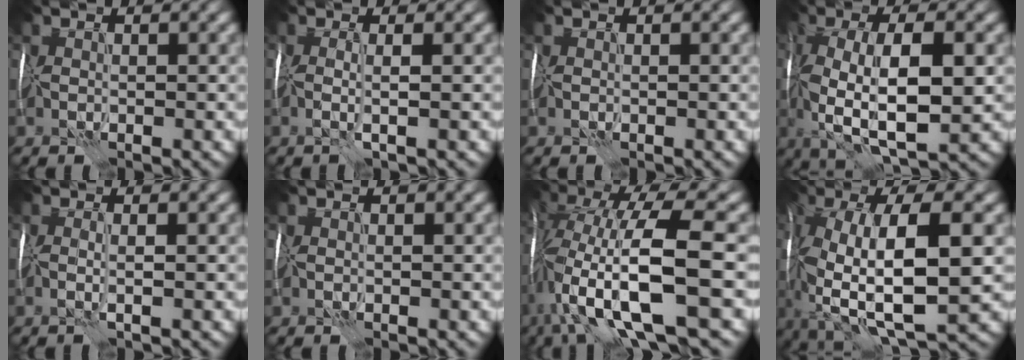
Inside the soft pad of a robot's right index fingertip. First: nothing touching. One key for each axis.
{"total": 1.7, "fx": -0.1, "fy": 0.3, "fz": 1.6, "tx": -0.019, "ty": 0.003, "tz": -0.007}
{"total": 0.0}
{"total": 10.1, "fx": -1.1, "fy": 3.8, "fz": 9.3, "tx": -0.170, "ty": -0.008, "tz": -0.016}
{"total": 1.0, "fx": -0.1, "fy": 0.1, "fz": 1.0, "tx": -0.014, "ty": -0.003, "tz": -0.005}
{"total": 0.0}
{"total": 13.4, "fx": -2.9, "fy": 3.6, "fz": 12.5, "tx": -0.231, "ty": 0.003, "tz": -0.045}
{"total": 13.7, "fx": -2.1, "fy": 5.3, "fz": 12.4, "tx": -0.230, "ty": -0.007, "tz": -0.031}